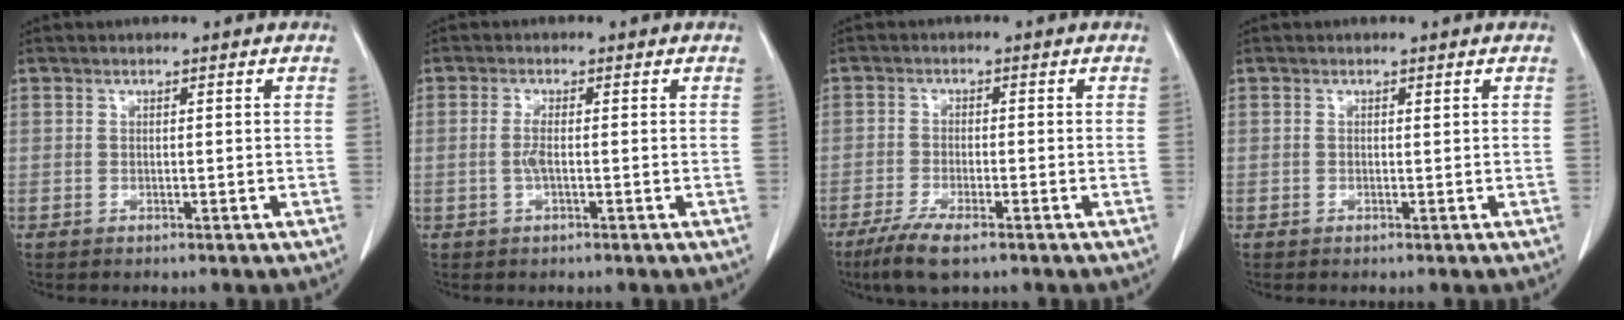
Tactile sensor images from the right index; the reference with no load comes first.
{"total": 2.0, "force": [-0.3, 0.2, 1.9], "torque": [-0.043, 0.001, -0.006]}
{"total": 6.0, "force": [-4.1, 1.1, 4.3], "torque": [-0.084, -0.014, -0.071]}
{"total": 0.0}